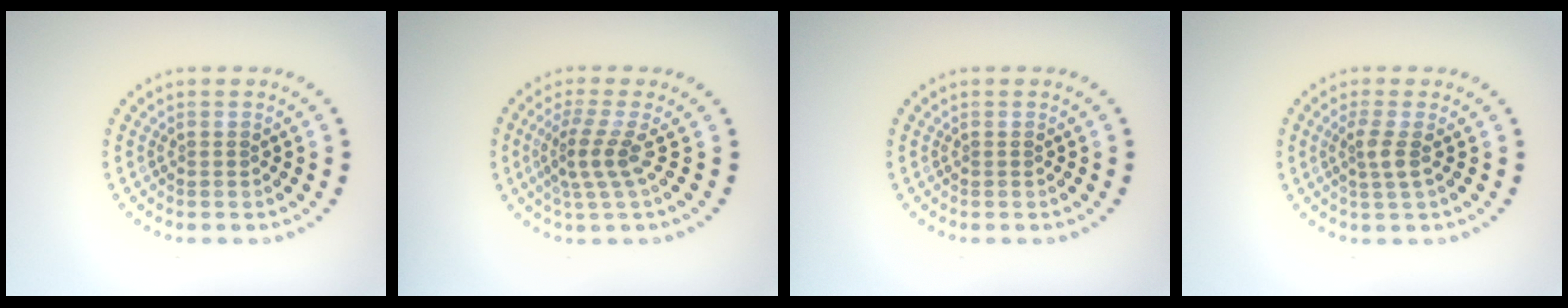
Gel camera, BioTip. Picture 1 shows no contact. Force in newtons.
{"total": 2.7, "press": 1.9, "slide": 1.9}
{"total": 0.0}
{"total": 1.9, "press": 1.4, "slide": 1.3}